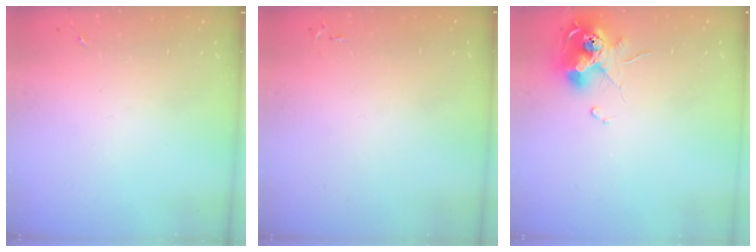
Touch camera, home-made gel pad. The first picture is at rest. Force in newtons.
{"total": 2.6, "press": 2.6, "slide": 0.4}
{"total": 13.5, "press": 13.4, "slide": 1.2}